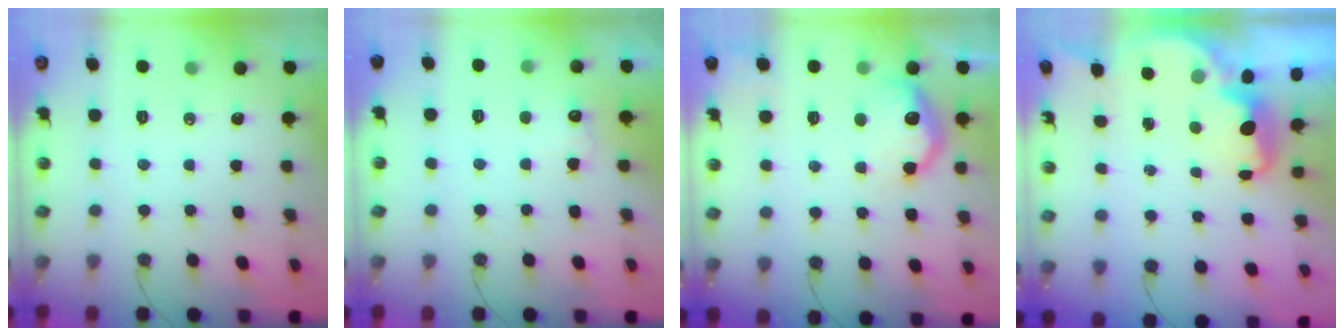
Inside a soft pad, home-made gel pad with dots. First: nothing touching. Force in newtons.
{"total": 6.1, "press": 6.0, "slide": 1.2}
{"total": 12.7, "press": 12.7, "slide": 0.9}
{"total": 3.3, "press": 3.2, "slide": 0.6}